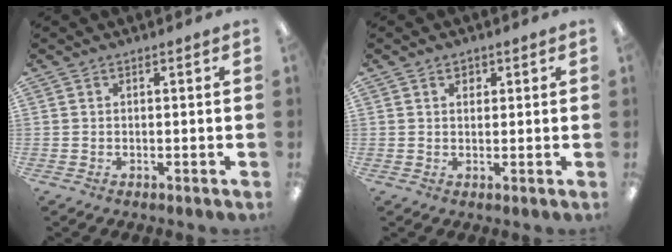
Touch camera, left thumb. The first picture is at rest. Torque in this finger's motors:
{"motor_torque": [0.18, -0.30, -0.14, -0.13, -0.06]}